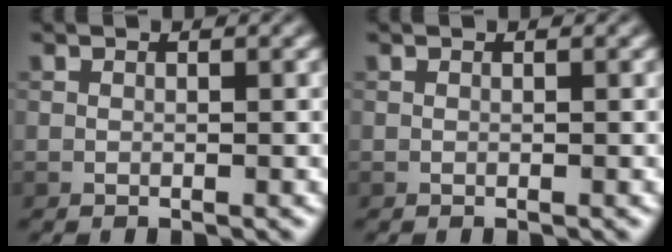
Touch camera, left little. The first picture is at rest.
{"total": 0.0}